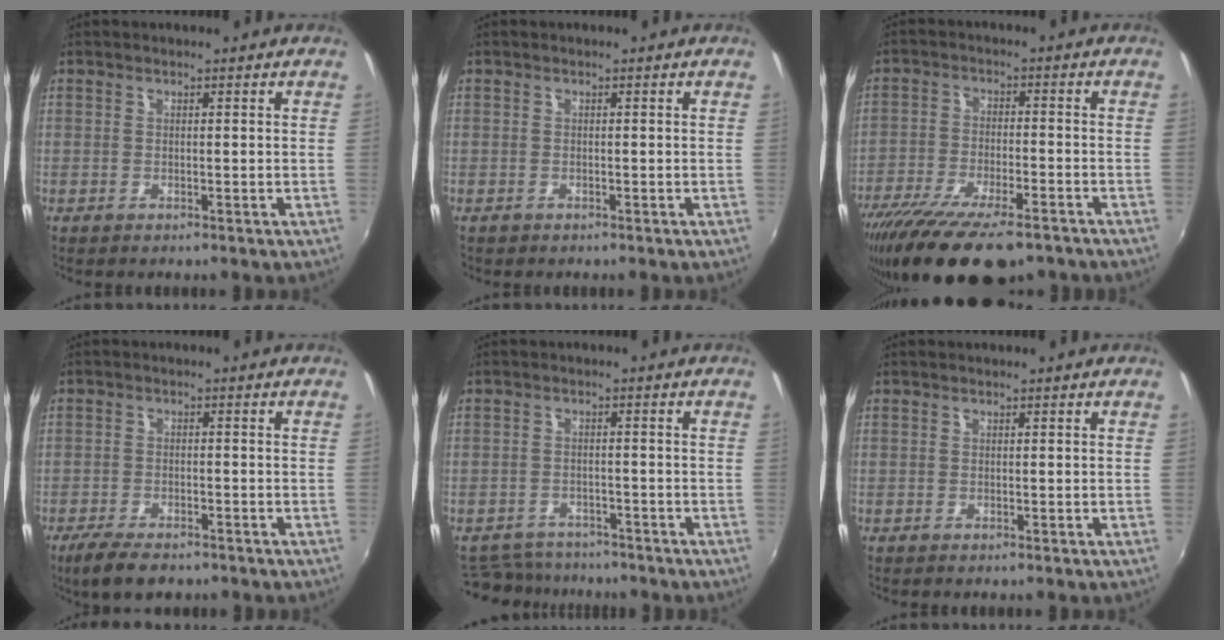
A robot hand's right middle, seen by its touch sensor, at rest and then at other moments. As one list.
[{"total": 0.6, "force": [-0.4, 0.5, 0.1], "torque": [-0.003, -0.003, -0.006]}, {"total": 18.3, "force": [-13.6, 5.4, 10.9], "torque": [-0.219, -0.056, -0.223]}, {"total": 6.7, "force": [-5.2, 2.2, 3.6], "torque": [-0.091, -0.018, -0.092]}, {"total": 9.5, "force": [-8.4, 3.9, 2.2], "torque": [-0.067, 0.000, -0.127]}, {"total": 0.0}]